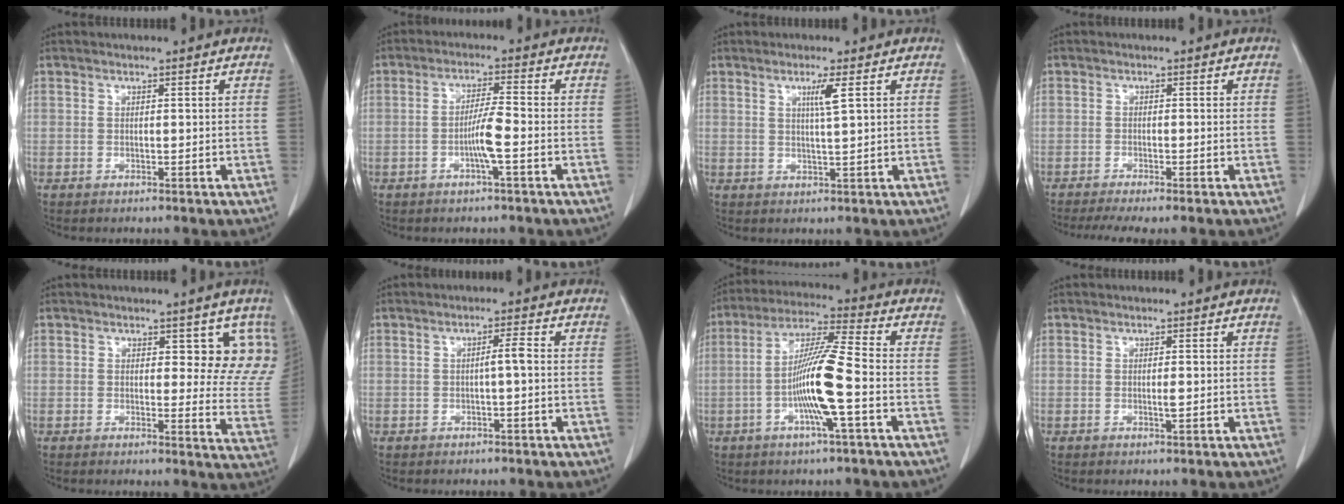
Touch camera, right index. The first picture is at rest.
{"total": 4.5, "force": [-1.5, -0.2, 4.2], "torque": [-0.083, 0.002, -0.028]}
{"total": 3.0, "force": [1.2, -0.5, 2.7], "torque": [-0.050, -0.005, 0.022]}
{"total": 5.1, "force": [-4.0, 0.1, 3.1], "torque": [-0.046, -0.009, -0.065]}
{"total": 8.0, "force": [4.9, 4.2, 4.8], "torque": [-0.025, -0.020, 0.040]}
{"total": 1.9, "force": [-0.2, 0.0, 1.9], "torque": [-0.030, 0.003, -0.003]}
{"total": 11.4, "force": [-2.9, -0.1, 11.1], "torque": [-0.212, 0.003, -0.060]}
{"total": 0.6, "force": [-0.1, 0.1, 0.6], "torque": [-0.011, 0.000, -0.001]}